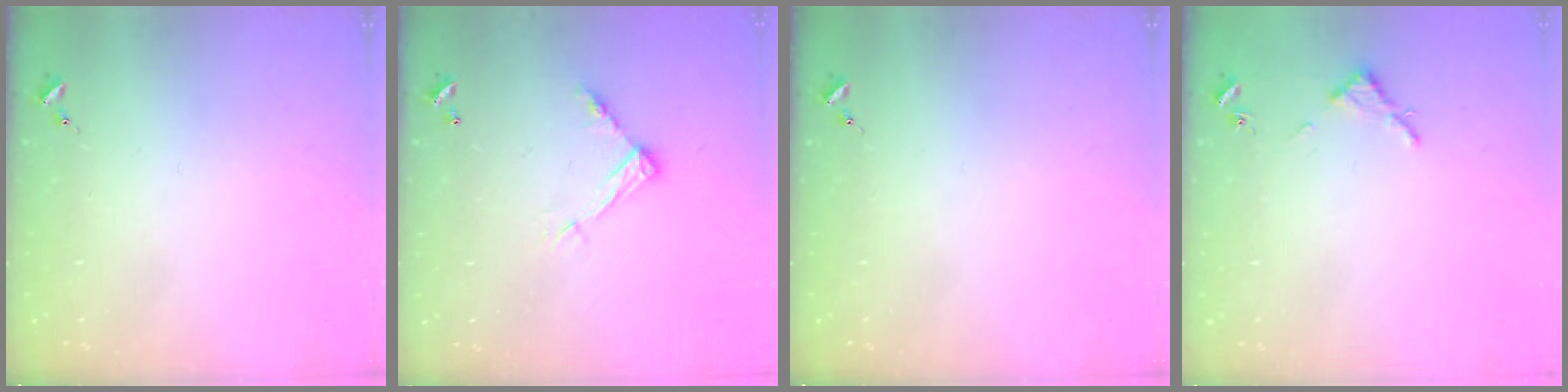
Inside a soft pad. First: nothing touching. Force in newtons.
{"total": 9.2, "press": 9.2, "slide": 0.1}
{"total": 0.0}
{"total": 2.8, "press": 2.8, "slide": 0.3}